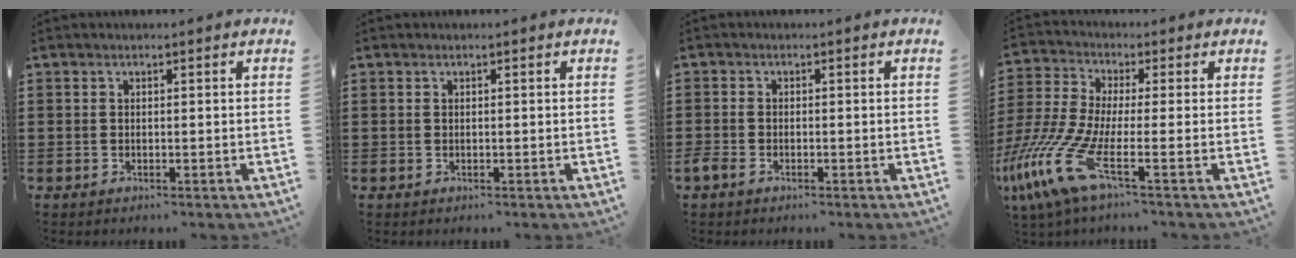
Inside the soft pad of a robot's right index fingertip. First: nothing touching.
{"total": 0.0}
{"total": 1.0, "force": [-0.8, 0.4, 0.4], "torque": [-0.016, -0.004, -0.018]}
{"total": 11.0, "force": [-4.8, 2.8, 9.5], "torque": [-0.243, -0.014, -0.103]}